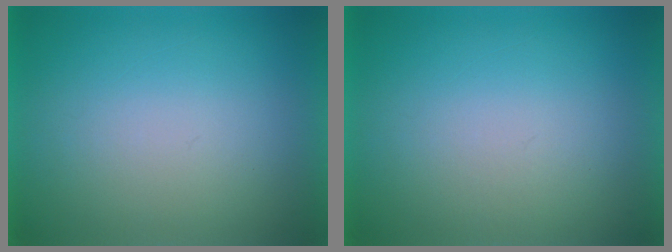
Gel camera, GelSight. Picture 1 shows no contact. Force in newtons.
{"total": 1.1}